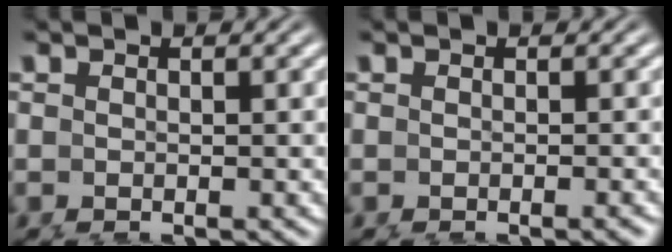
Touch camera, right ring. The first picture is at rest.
{"total": 0.6, "force": [-0.4, -0.1, 0.4], "torque": [-0.007, 0.003, -0.006]}